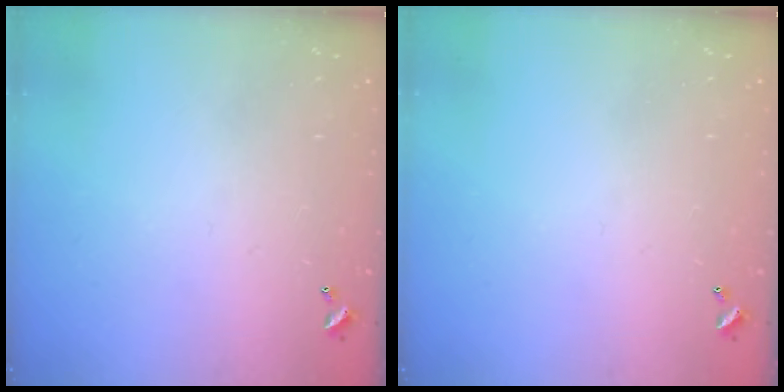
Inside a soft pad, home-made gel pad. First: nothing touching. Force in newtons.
{"total": 0.0}